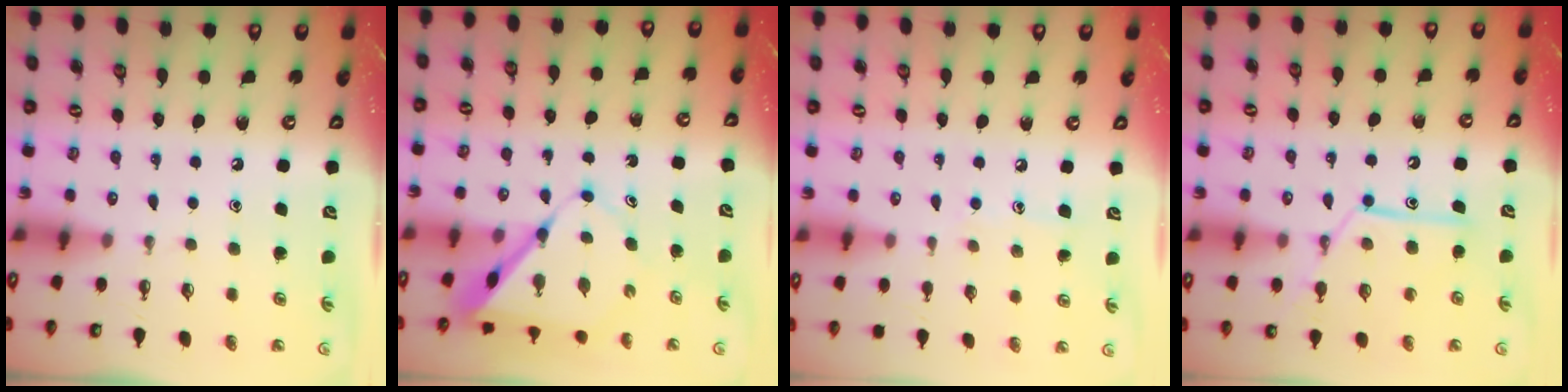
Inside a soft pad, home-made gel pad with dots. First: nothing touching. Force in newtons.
{"total": 8.3, "press": 8.3, "slide": 0.7}
{"total": 5.6, "press": 5.6, "slide": 0.6}
{"total": 12.2, "press": 12.2, "slide": 0.9}